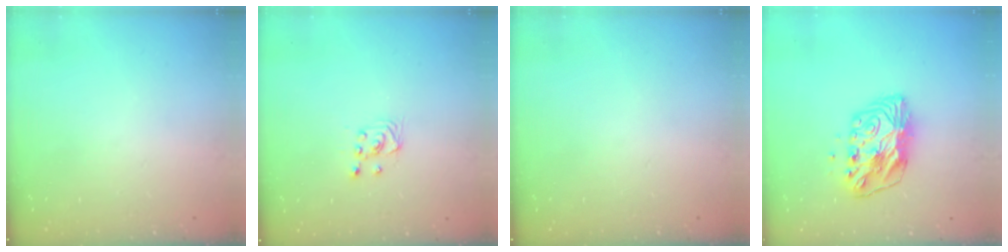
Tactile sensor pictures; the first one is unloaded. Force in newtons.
{"total": 3.0, "press": 2.8, "slide": 1.1}
{"total": 0.0}
{"total": 9.6, "press": 9.5, "slide": 1.0}